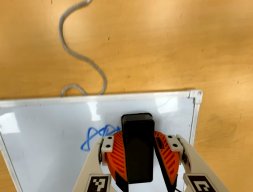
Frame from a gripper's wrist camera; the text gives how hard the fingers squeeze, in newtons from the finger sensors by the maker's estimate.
{"total": 11.9, "left": 13.5, "right": 10.3}